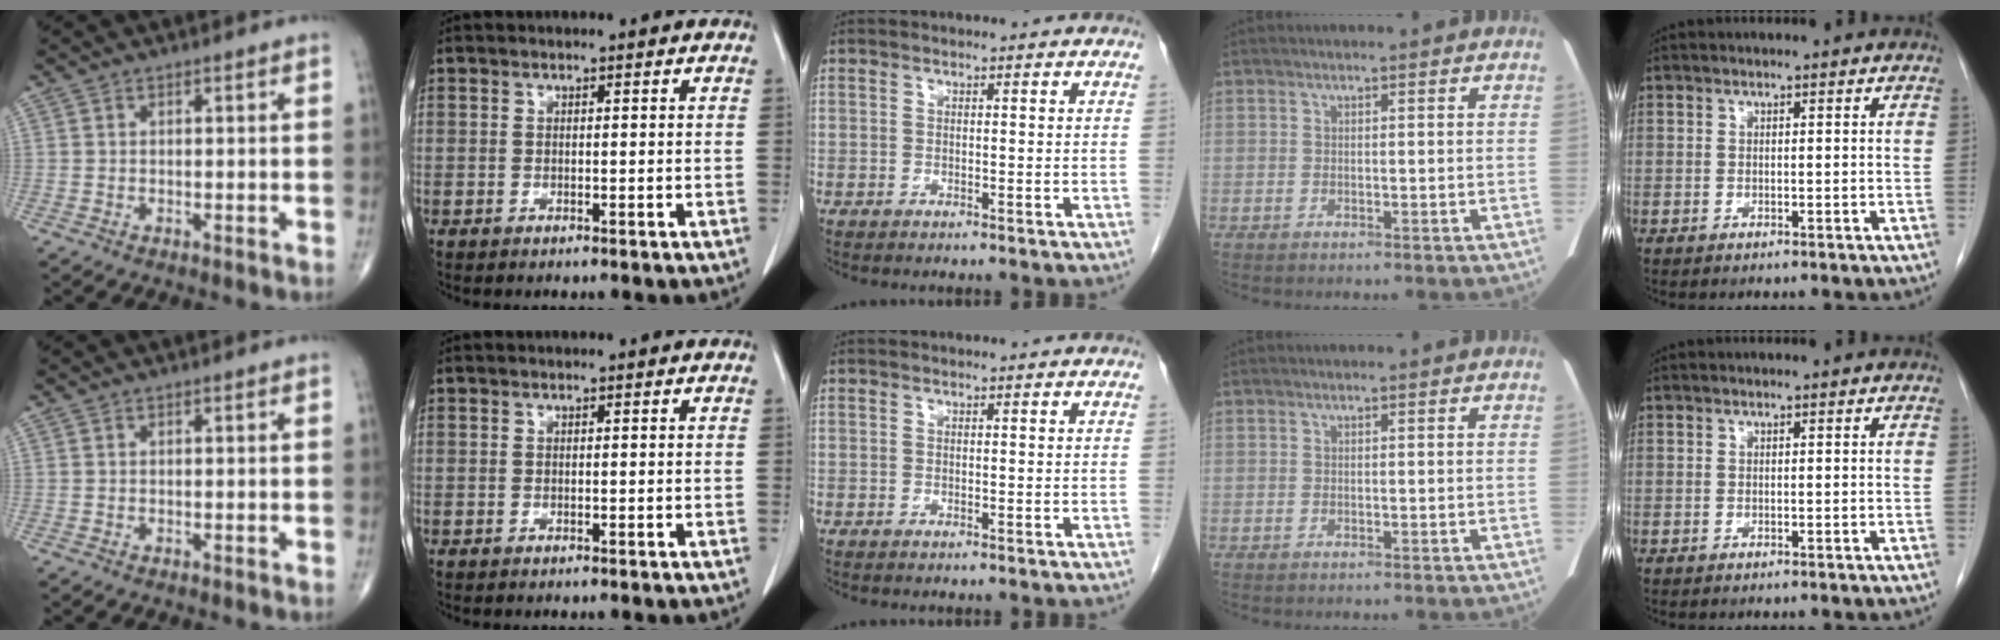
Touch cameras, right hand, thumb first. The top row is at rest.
{}